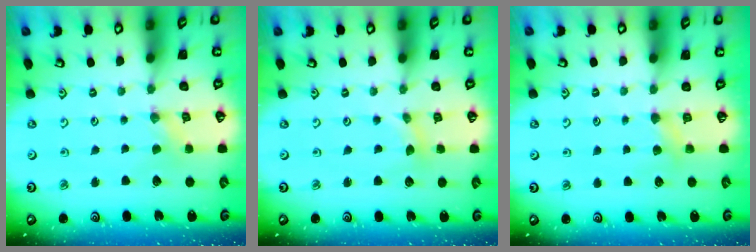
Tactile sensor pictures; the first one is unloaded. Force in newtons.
{"total": 1.7, "press": 1.6, "slide": 0.2}
{"total": 3.8, "press": 3.8, "slide": 0.6}